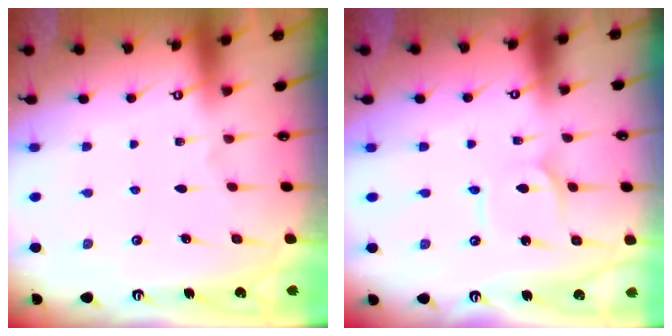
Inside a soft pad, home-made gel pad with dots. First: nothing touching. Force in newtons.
{"total": 2.5, "press": 2.5, "slide": 0.1}